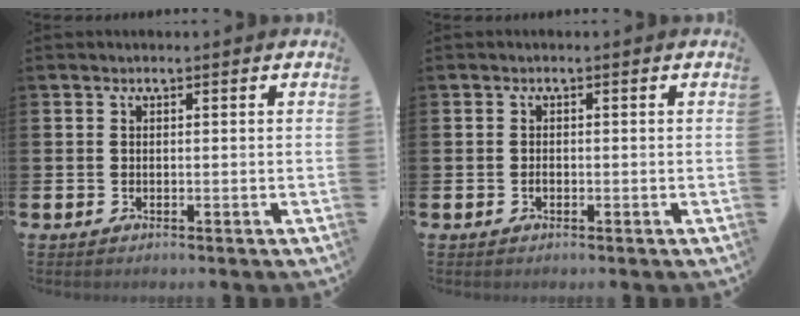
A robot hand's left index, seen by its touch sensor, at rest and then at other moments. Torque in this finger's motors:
{"motor_torque": [0.15, 0.05, 0.00, 0.00]}